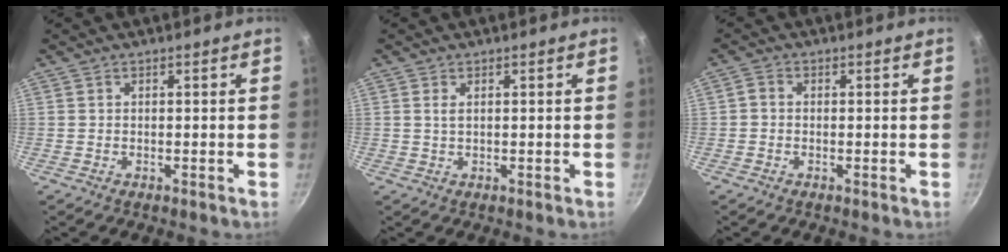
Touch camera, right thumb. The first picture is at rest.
{"total": 1.3, "force": [0.4, 0.6, 1.1], "torque": [-0.020, -0.001, 0.007]}
{"total": 1.4, "force": [-0.4, 1.1, 0.7], "torque": [-0.017, 0.007, -0.011]}